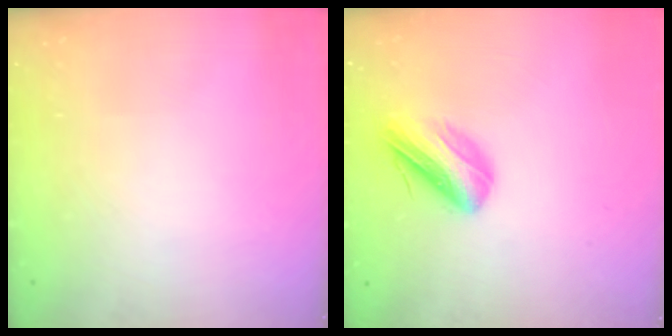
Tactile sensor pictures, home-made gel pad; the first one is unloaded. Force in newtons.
{"total": 9.9, "press": 9.8, "slide": 1.5}